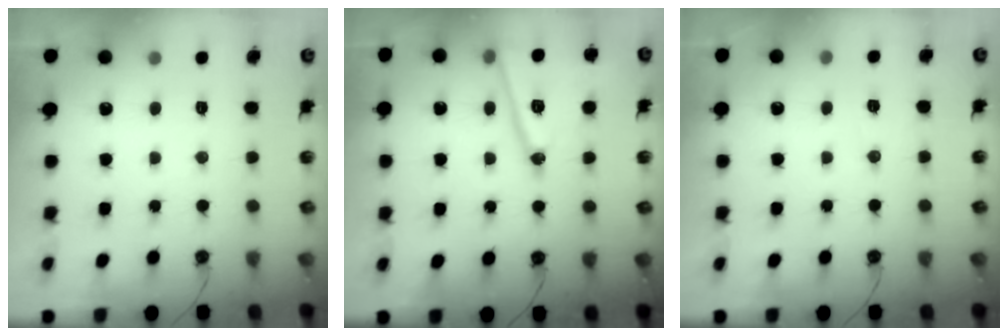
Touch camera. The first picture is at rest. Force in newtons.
{"total": 14.6, "press": 14.2, "slide": 3.3}
{"total": 5.9, "press": 4.1, "slide": 4.2}